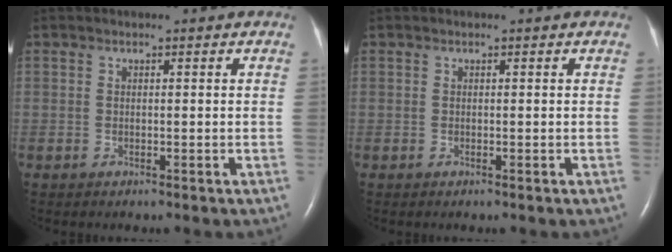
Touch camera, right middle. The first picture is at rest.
{"total": 0.0}